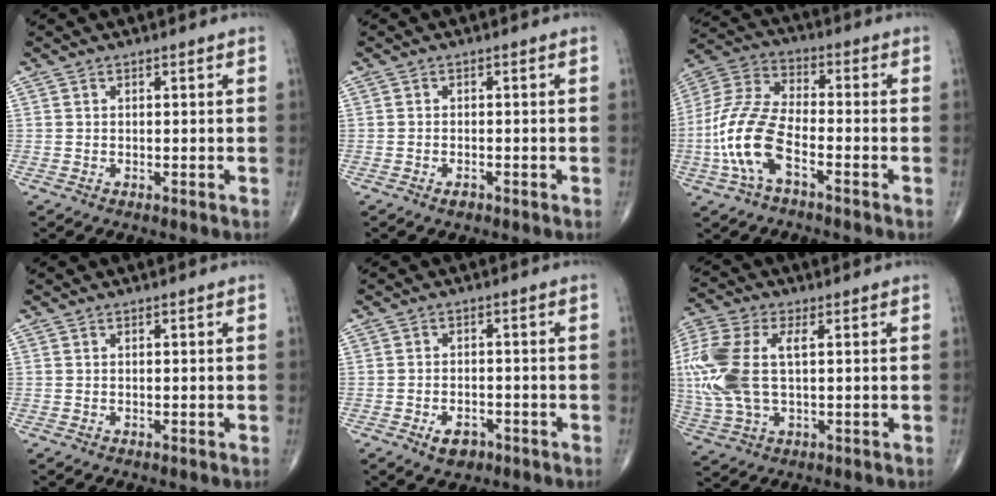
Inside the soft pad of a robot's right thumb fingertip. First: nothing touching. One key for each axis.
{"total": 1.2, "fx": -0.8, "fy": 0.6, "fz": 0.7, "tx": -0.013, "ty": 0.003, "tz": -0.015}
{"total": 13.5, "fx": -4.8, "fy": 6.0, "fz": 11.1, "tx": -0.247, "ty": 0.034, "tz": -0.097}
{"total": 0.0}
{"total": 4.0, "fx": -2.2, "fy": 2.4, "fz": 2.3, "tx": -0.031, "ty": 0.009, "tz": -0.033}
{"total": 16.0, "fx": 1.8, "fy": 8.3, "fz": 13.5, "tx": -0.345, "ty": 0.012, "tz": 0.037}